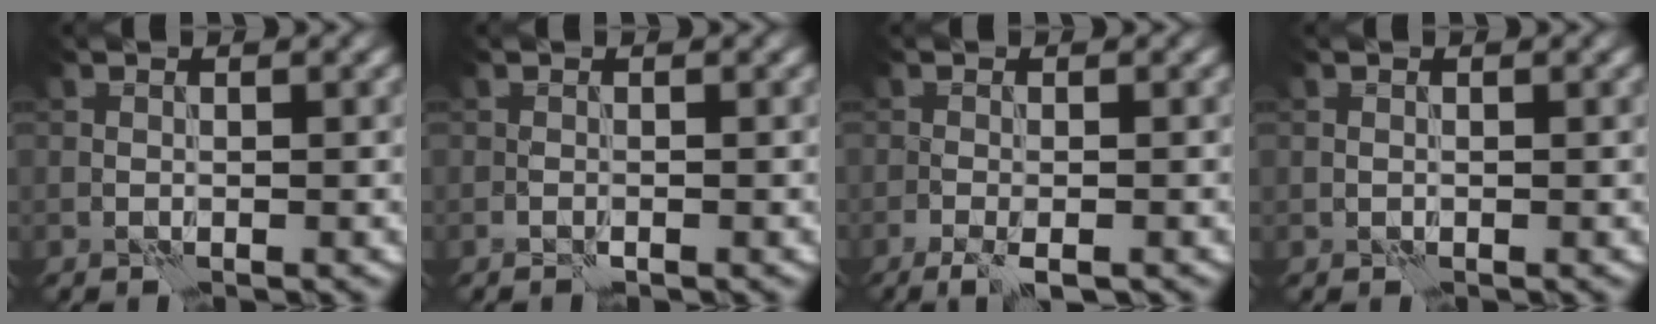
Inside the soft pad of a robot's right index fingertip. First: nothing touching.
{"total": 0.0}
{"total": 3.0, "force": [-1.9, 0.7, 2.3], "torque": [-0.043, -0.004, -0.030]}
{"total": 0.0}